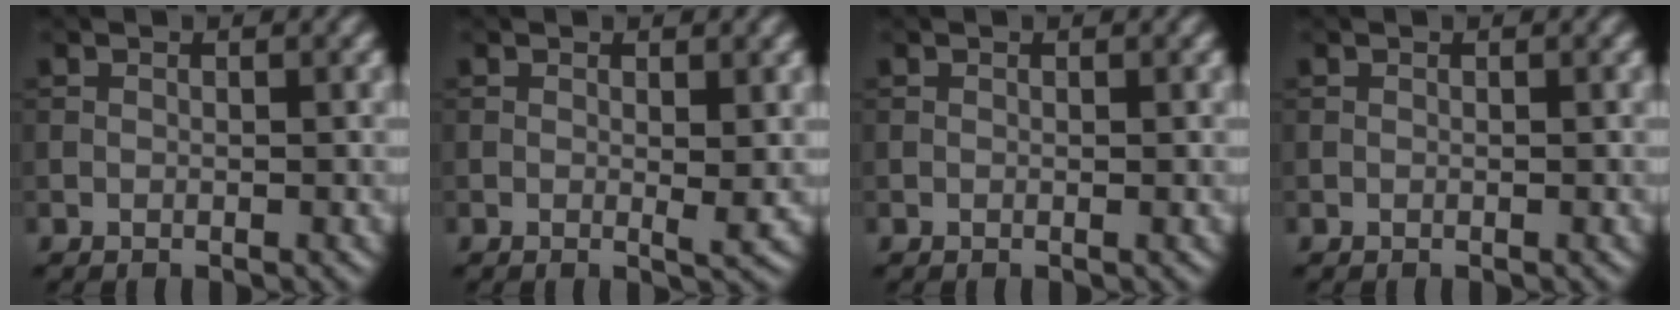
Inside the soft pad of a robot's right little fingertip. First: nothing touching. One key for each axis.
{"total": 1.2, "fx": 0.2, "fy": 0.1, "fz": 1.1, "tx": -0.014, "ty": -0.006, "tz": 0.001}
{"total": 0.0}
{"total": 0.0}